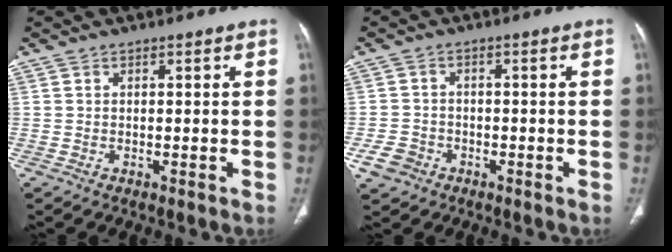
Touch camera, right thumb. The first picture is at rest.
{"total": 4.1, "force": [-2.2, 3.2, 1.2], "torque": [-0.018, 0.014, -0.035]}